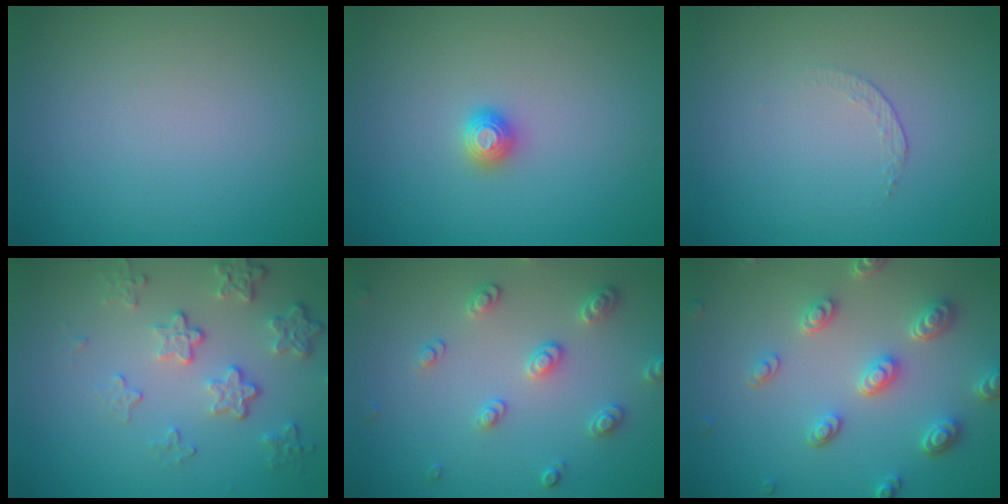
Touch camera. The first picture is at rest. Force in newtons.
{"total": 1.2, "press": 1.2, "slide": 0.1}
{"total": 0.7, "press": 0.4, "slide": 0.6}
{"total": 4.2, "press": 3.2, "slide": 2.7}
{"total": 2.6, "press": 2.6, "slide": 0.2}
{"total": 4.6, "press": 3.6, "slide": 2.8}